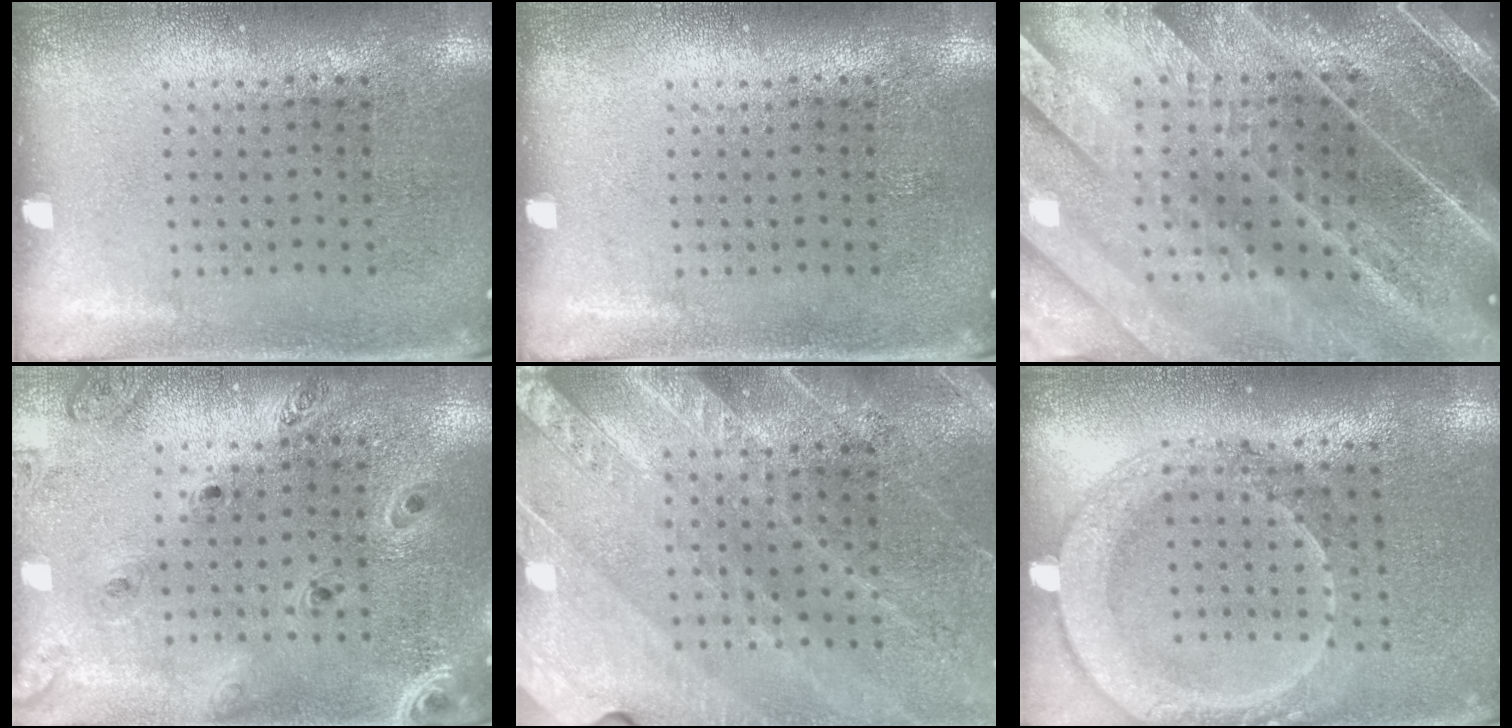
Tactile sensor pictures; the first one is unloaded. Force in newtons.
{"total": 0.0}
{"total": 4.9, "press": 4.4, "slide": 2.3}
{"total": 1.3, "press": 1.3, "slide": 0.2}
{"total": 3.1, "press": 2.8, "slide": 1.2}
{"total": 2.1, "press": 2.0, "slide": 0.7}